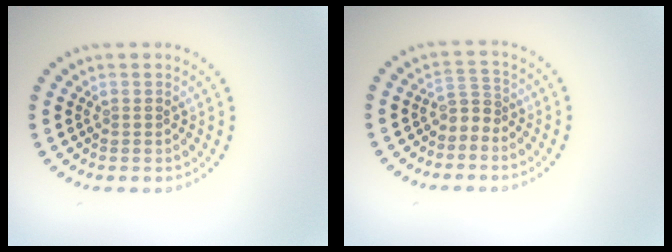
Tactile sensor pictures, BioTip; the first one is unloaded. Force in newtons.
{"total": 1.8, "press": 1.1, "slide": 1.4}